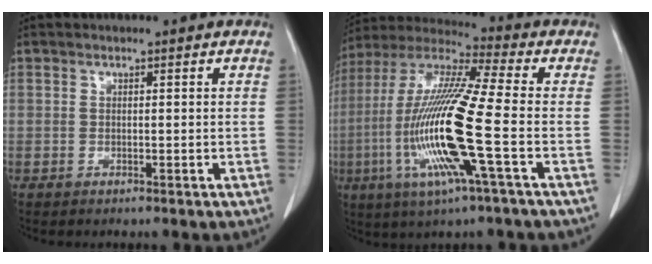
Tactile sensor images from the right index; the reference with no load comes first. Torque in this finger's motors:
{"motor_torque": [2.14, 0.00, 1.05, 0.21]}